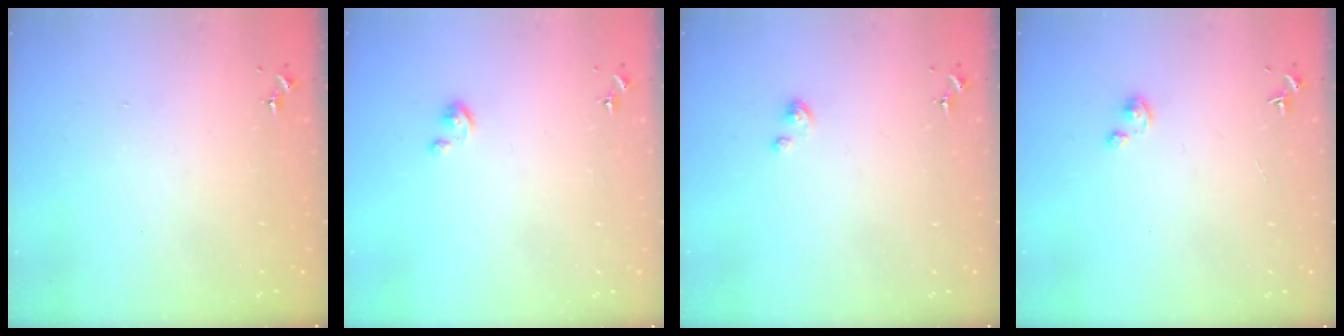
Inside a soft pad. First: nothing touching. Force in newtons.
{"total": 2.5, "press": 2.5, "slide": 0.3}
{"total": 4.1, "press": 4.1, "slide": 0.2}
{"total": 2.2, "press": 2.2, "slide": 0.2}